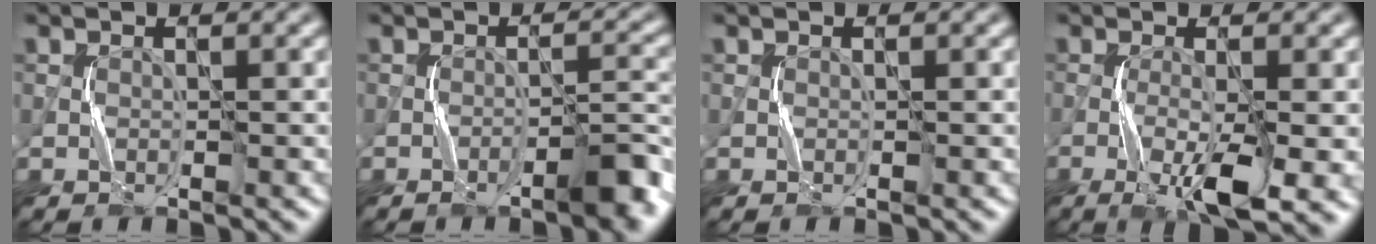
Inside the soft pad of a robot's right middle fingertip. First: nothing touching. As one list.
[{"total": 3.7, "force": [-2.2, 0.6, 2.9], "torque": [-0.042, 0.013, -0.037]}, {"total": 0.0}, {"total": 5.8, "force": [-2.4, 0.9, 5.2], "torque": [-0.094, -0.003, -0.042]}]